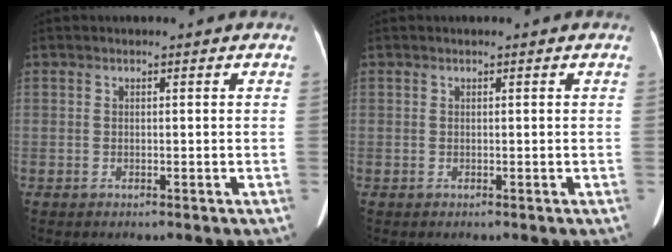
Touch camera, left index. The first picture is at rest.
{"total": 0.0}